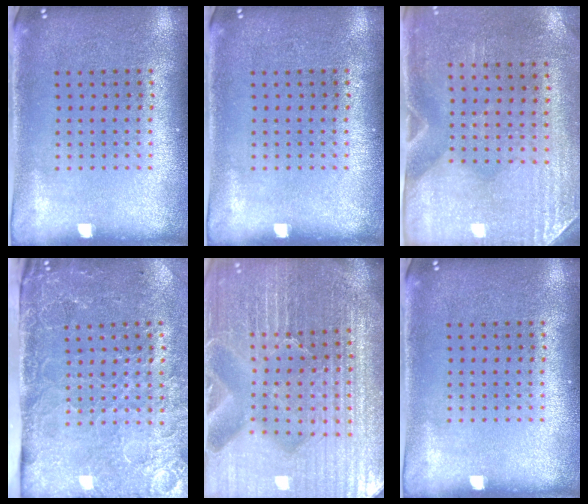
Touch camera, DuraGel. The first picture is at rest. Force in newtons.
{"total": 0.0}
{"total": 2.9, "press": 2.5, "slide": 1.5}
{"total": 4.6, "press": 3.7, "slide": 2.8}
{"total": 6.6, "press": 5.9, "slide": 3.0}
{"total": 0.0}